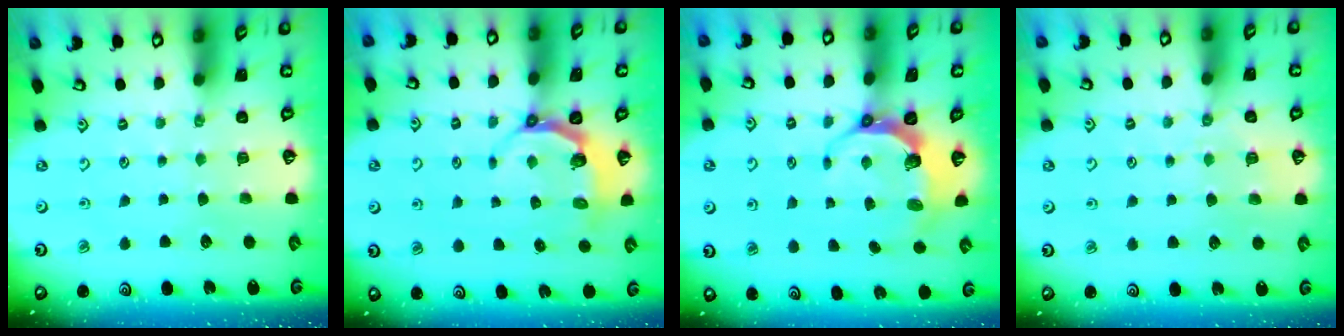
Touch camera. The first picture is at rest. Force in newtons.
{"total": 5.2, "press": 4.3, "slide": 2.9}
{"total": 8.1, "press": 6.8, "slide": 4.4}
{"total": 2.9, "press": 2.8, "slide": 0.6}